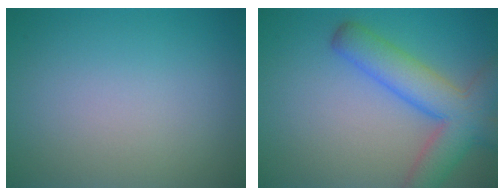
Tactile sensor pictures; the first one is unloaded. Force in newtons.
{"total": 6.9, "press": 6.9, "slide": 0.3}